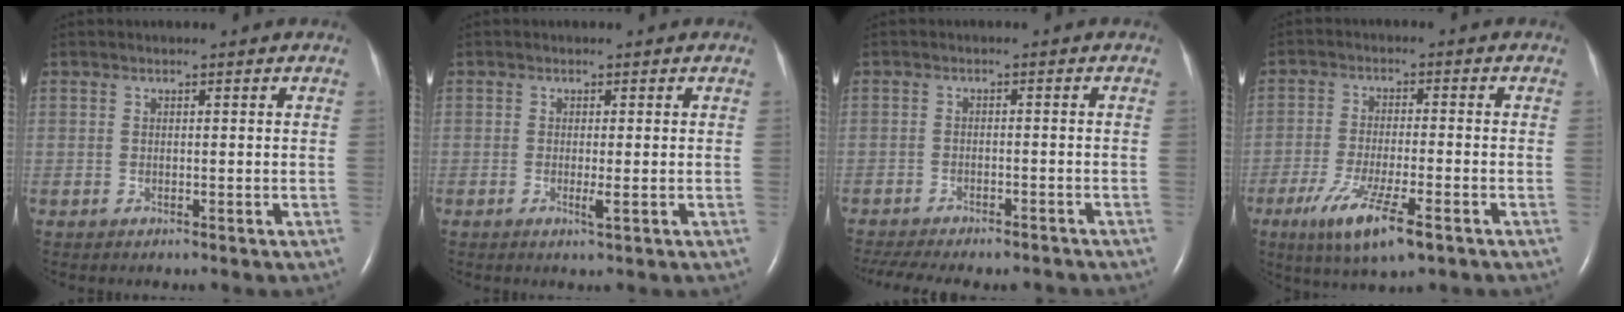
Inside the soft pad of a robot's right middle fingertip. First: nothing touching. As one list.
[{"total": 1.4, "force": [-0.3, -0.1, 1.4], "torque": [-0.025, -0.004, -0.007]}, {"total": 13.5, "force": [-11.8, 3.5, 5.6], "torque": [-0.117, -0.010, -0.157]}, {"total": 9.6, "force": [-5.2, 1.4, 7.9], "torque": [-0.152, -0.024, -0.084]}]